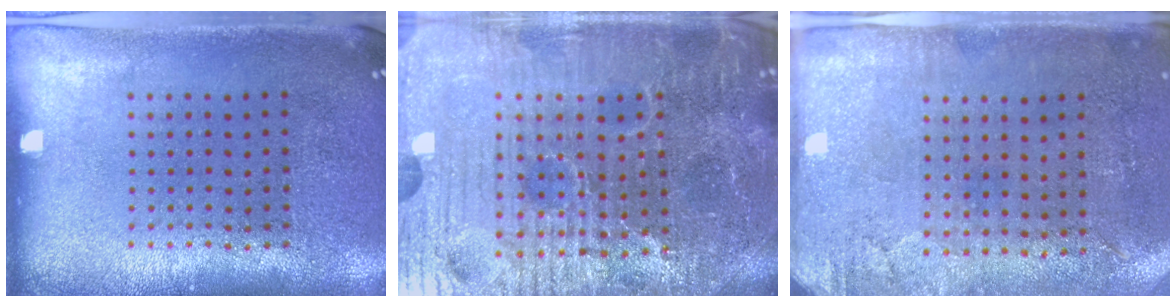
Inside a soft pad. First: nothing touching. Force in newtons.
{"total": 6.1, "press": 5.8, "slide": 2.0}
{"total": 2.9, "press": 2.4, "slide": 1.7}